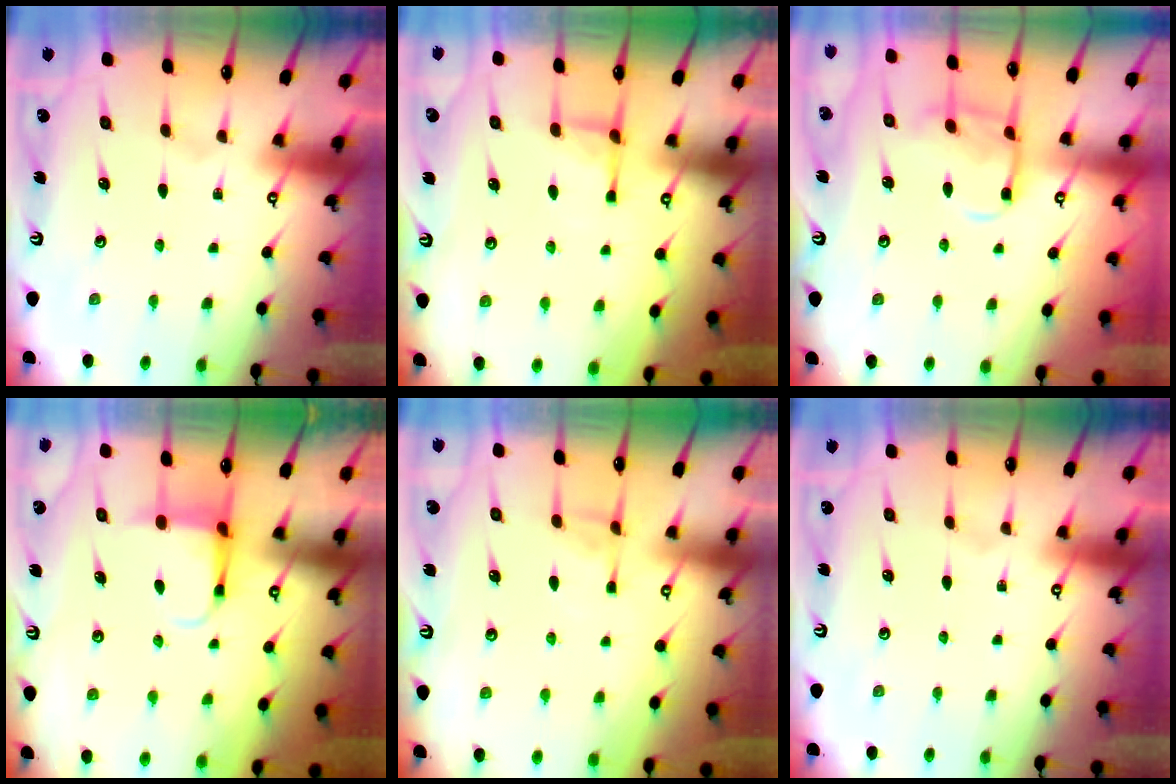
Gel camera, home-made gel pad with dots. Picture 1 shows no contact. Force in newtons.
{"total": 3.6, "press": 3.5, "slide": 0.7}
{"total": 10.0, "press": 10.0, "slide": 0.9}
{"total": 5.0, "press": 4.9, "slide": 0.7}
{"total": 5.2, "press": 5.1, "slide": 0.6}
{"total": 0.0}